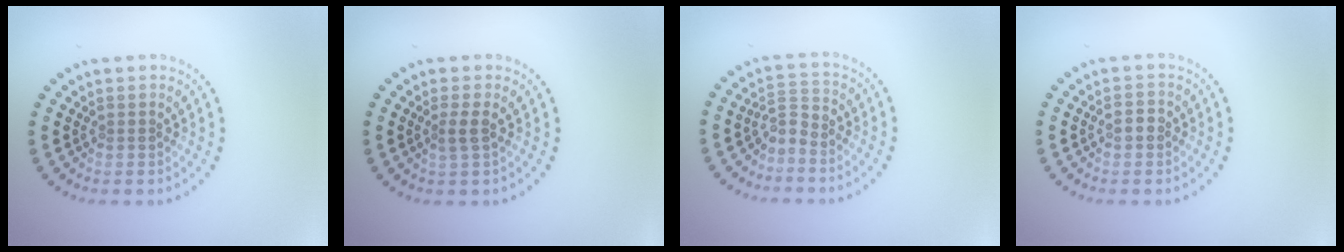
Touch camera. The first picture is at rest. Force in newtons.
{"total": 1.2, "press": 1.1, "slide": 0.6}
{"total": 2.2, "press": 1.5, "slide": 1.6}
{"total": 1.5, "press": 1.4, "slide": 0.3}